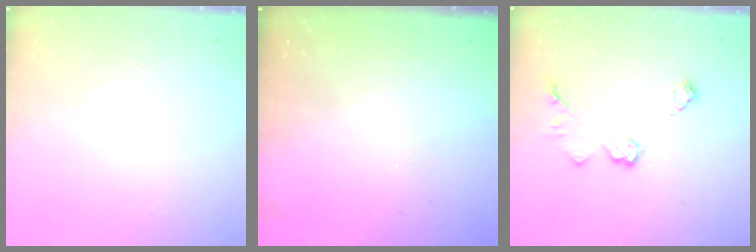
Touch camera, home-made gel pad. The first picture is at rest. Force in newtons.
{"total": 0.0}
{"total": 9.0, "press": 9.0, "slide": 0.4}